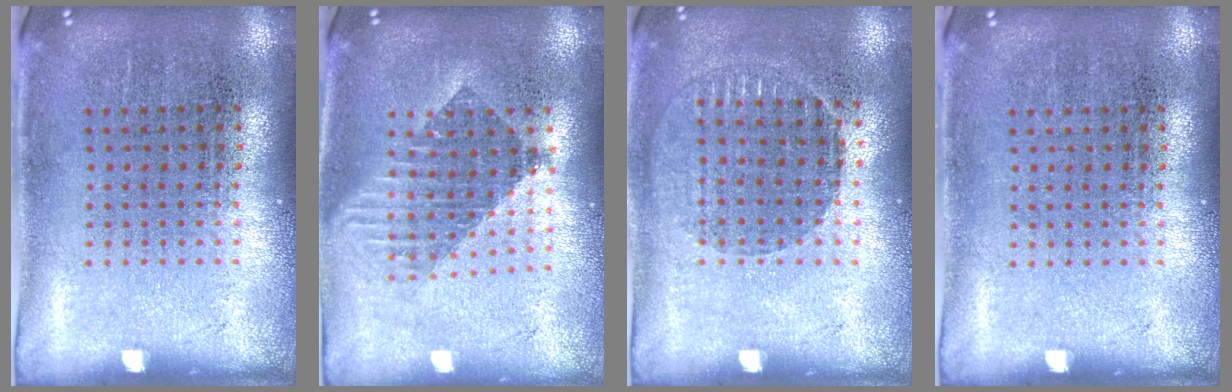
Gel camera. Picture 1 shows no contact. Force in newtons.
{"total": 1.7, "press": 1.4, "slide": 1.0}
{"total": 0.9, "press": 0.9, "slide": 0.2}
{"total": 0.0}